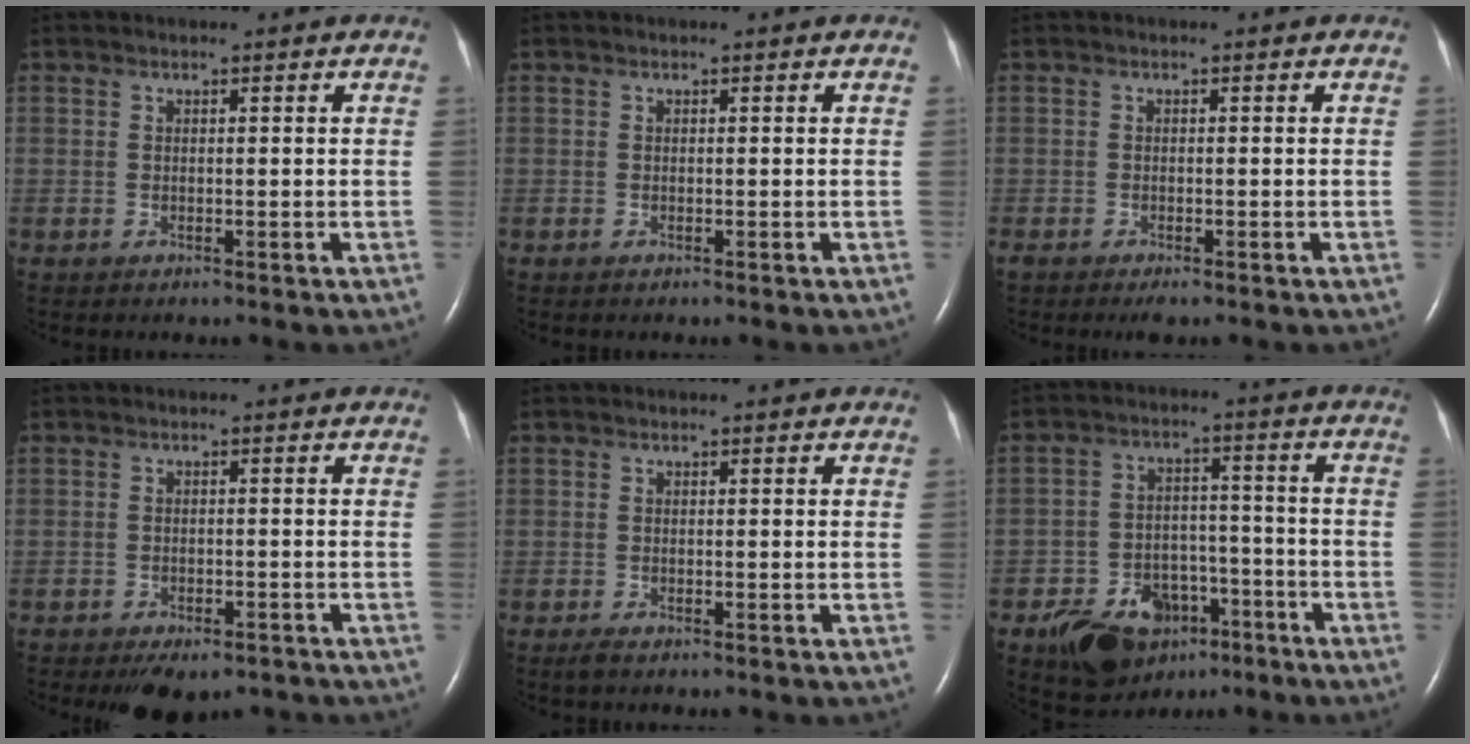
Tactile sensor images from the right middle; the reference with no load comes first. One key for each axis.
{"total": 0.0}
{"total": 2.2, "fx": -1.7, "fy": 0.5, "fz": 1.3, "tx": -0.021, "ty": -0.009, "tz": -0.022}
{"total": 6.3, "fx": -4.9, "fy": 2.7, "fz": 2.8, "tx": -0.032, "ty": -0.001, "tz": -0.062}
{"total": 0.9, "fx": -0.7, "fy": 0.1, "fz": 0.6, "tx": -0.022, "ty": -0.006, "tz": -0.012}
{"total": 12.0, "fx": -7.3, "fy": 7.6, "fz": 5.7, "tx": -0.094, "ty": 0.016, "tz": -0.109}